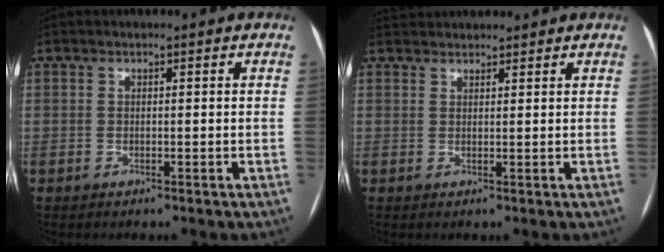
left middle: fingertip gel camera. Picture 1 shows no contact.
{"total": 5.4, "force": [5.2, 1.1, 1.2], "torque": [-0.017, 0.042, 0.079]}